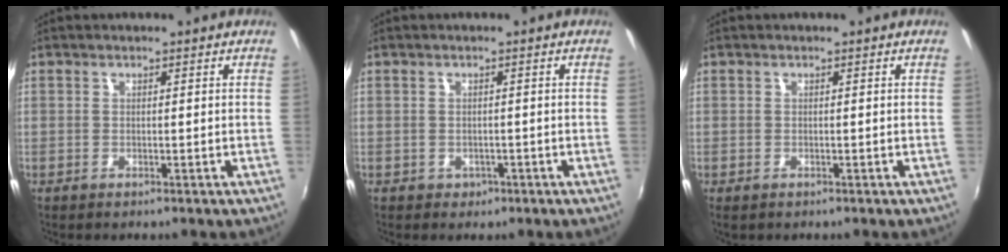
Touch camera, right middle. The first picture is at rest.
{"total": 1.3, "force": [-0.4, 1.2, 0.4], "torque": [-0.005, -0.003, -0.001]}
{"total": 0.0}